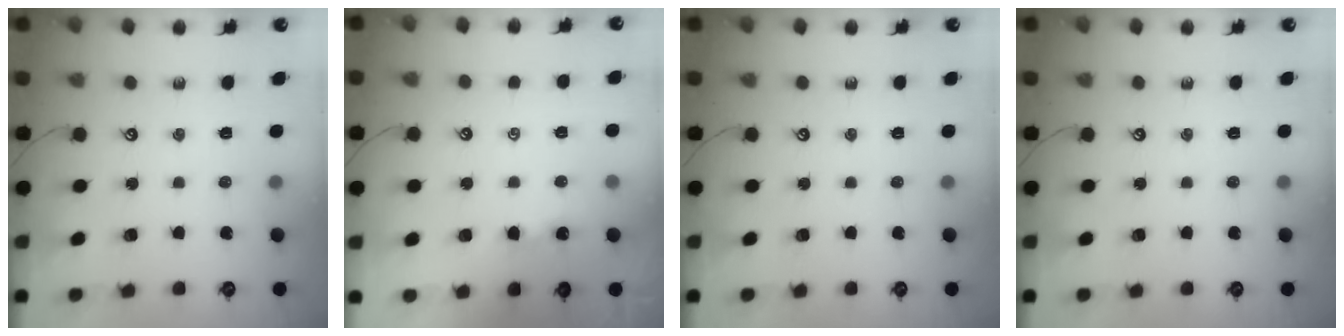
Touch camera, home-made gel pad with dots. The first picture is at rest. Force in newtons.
{"total": 3.6, "press": 3.6, "slide": 0.1}
{"total": 0.0}
{"total": 0.0}